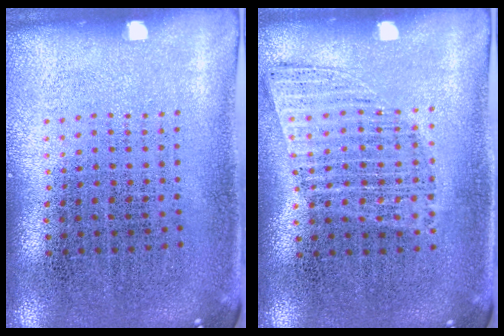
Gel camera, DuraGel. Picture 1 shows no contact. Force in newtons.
{"total": 0.9, "press": 0.9, "slide": 0.3}